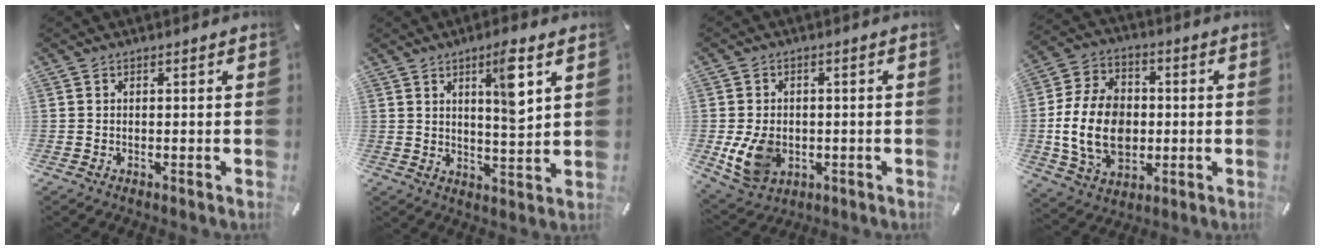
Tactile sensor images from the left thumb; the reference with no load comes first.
{"total": 8.6, "force": [4.2, 1.5, 7.3], "torque": [-0.105, -0.026, 0.060]}
{"total": 9.4, "force": [-1.5, 7.6, 5.4], "torque": [-0.115, 0.006, -0.024]}
{"total": 16.9, "force": [-1.5, 12.6, 11.1], "torque": [-0.246, 0.006, -0.028]}